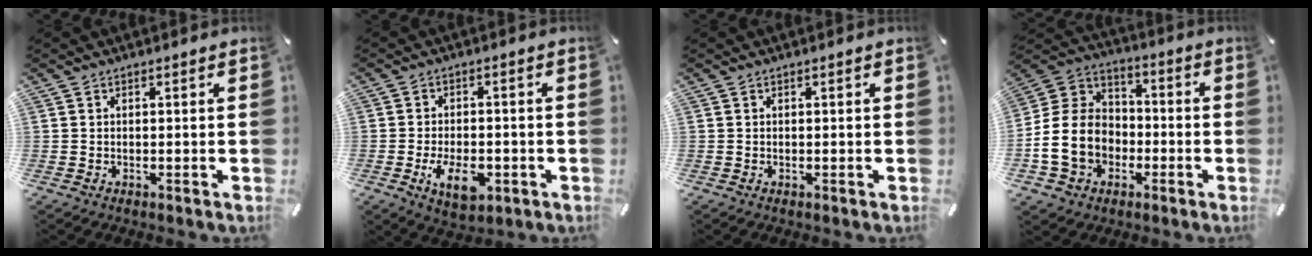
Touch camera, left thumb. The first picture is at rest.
{"total": 8.1, "force": [-2.8, 4.8, 6.0], "torque": [-0.115, -0.002, -0.054]}
{"total": 0.0}
{"total": 14.2, "force": [-3.8, 12.0, 6.7], "torque": [-0.160, 0.020, -0.071]}